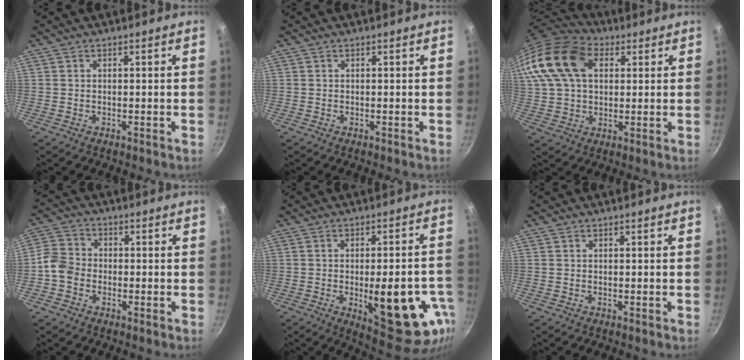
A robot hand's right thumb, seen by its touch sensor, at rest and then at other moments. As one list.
[{"total": 0.0}, {"total": 19.7, "force": [6.2, 13.4, 13.1], "torque": [-0.268, 0.017, 0.101]}, {"total": 5.8, "force": [-1.8, 4.8, 2.6], "torque": [-0.033, 0.018, -0.051]}, {"total": 19.9, "force": [-5.9, 7.4, 17.5], "torque": [-0.190, 0.002, -0.065]}, {"total": 0.0}]